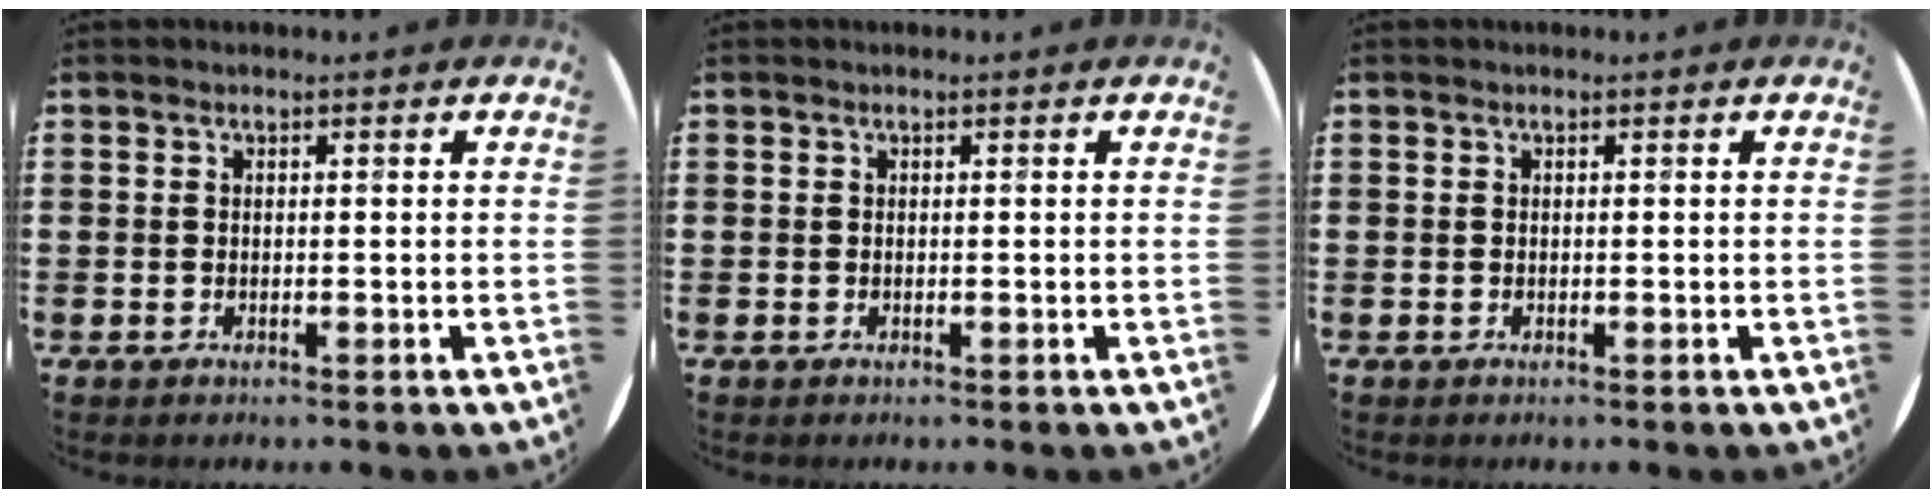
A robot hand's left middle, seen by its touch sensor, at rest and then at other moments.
{"total": 0.0}
{"total": 0.0}